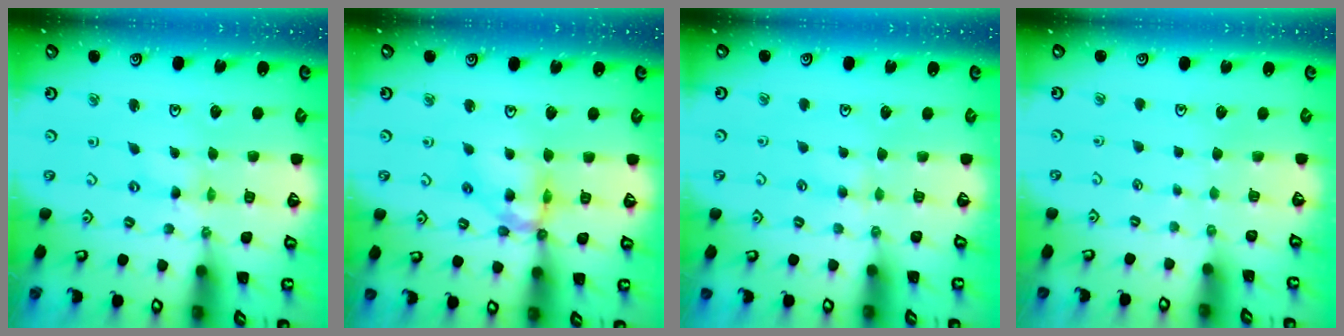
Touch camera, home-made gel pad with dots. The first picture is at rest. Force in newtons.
{"total": 11.7, "press": 11.6, "slide": 1.3}
{"total": 2.3, "press": 2.2, "slide": 0.5}
{"total": 0.6, "press": 0.6, "slide": 0.1}